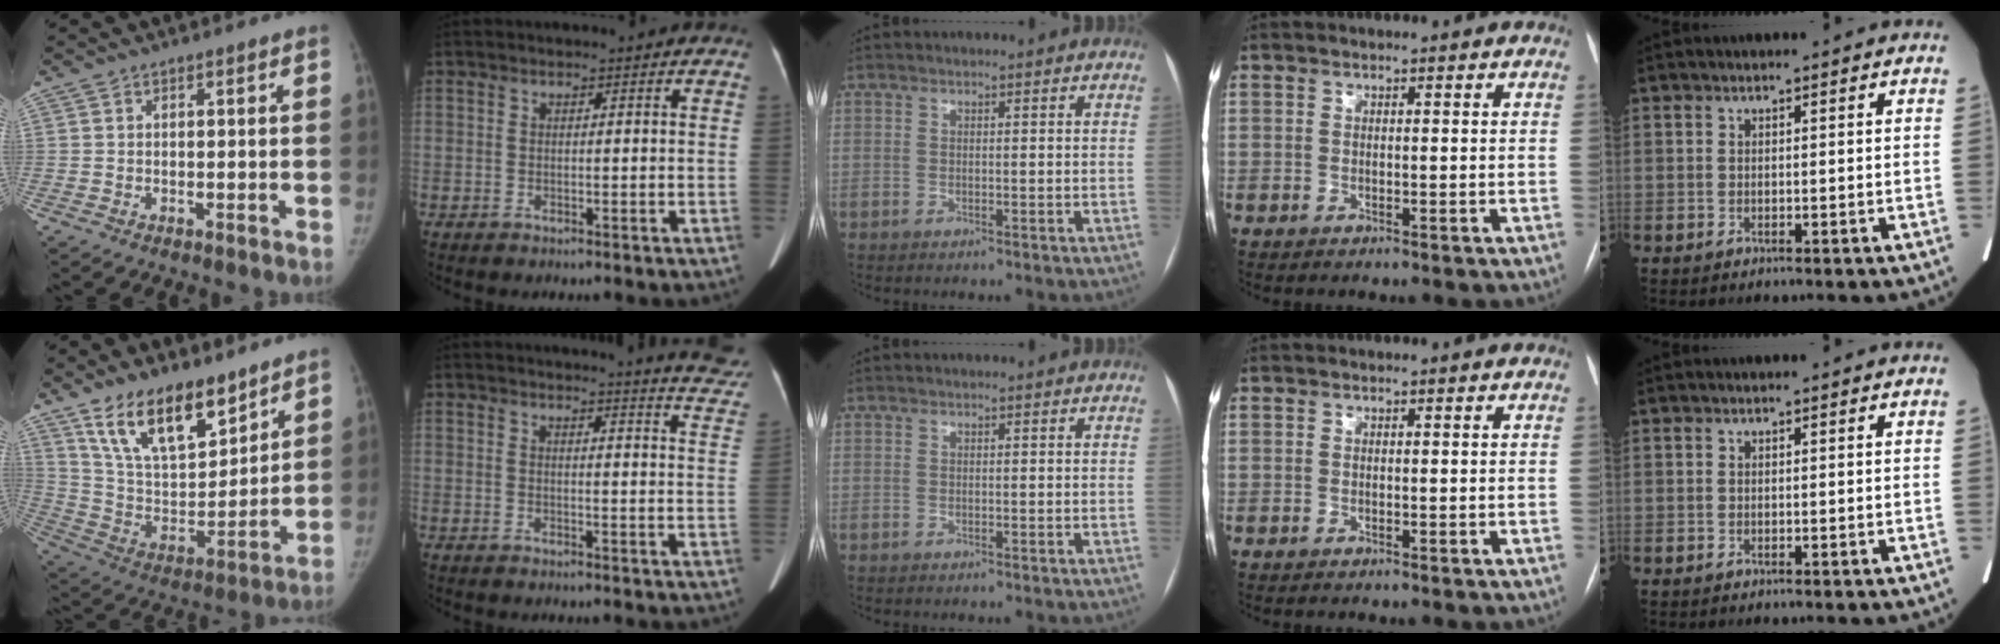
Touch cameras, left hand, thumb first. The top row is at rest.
{"thumb": {"total": 17.8, "force": [12.2, 7.9, 10.2], "torque": [-0.132, -0.070, 0.230]}, "index": {"total": 11.5, "force": [11.4, 0.0, 2.1], "torque": [-0.006, -0.085, 0.094]}}